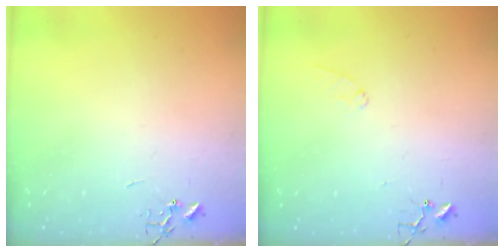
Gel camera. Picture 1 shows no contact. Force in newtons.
{"total": 6.8, "press": 6.8, "slide": 0.7}